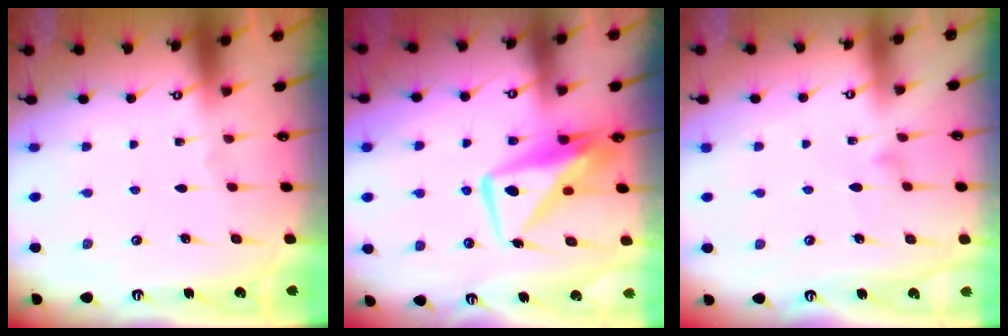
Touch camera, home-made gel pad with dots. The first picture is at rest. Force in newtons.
{"total": 10.0, "press": 9.9, "slide": 1.3}
{"total": 6.6, "press": 6.6, "slide": 0.3}